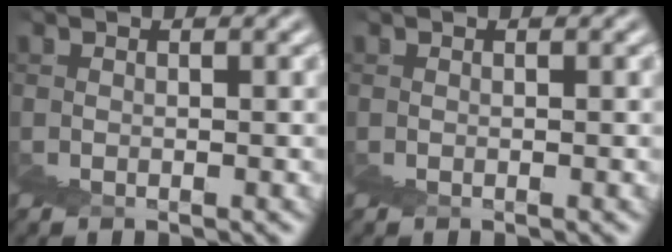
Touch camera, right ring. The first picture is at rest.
{"total": 0.0}